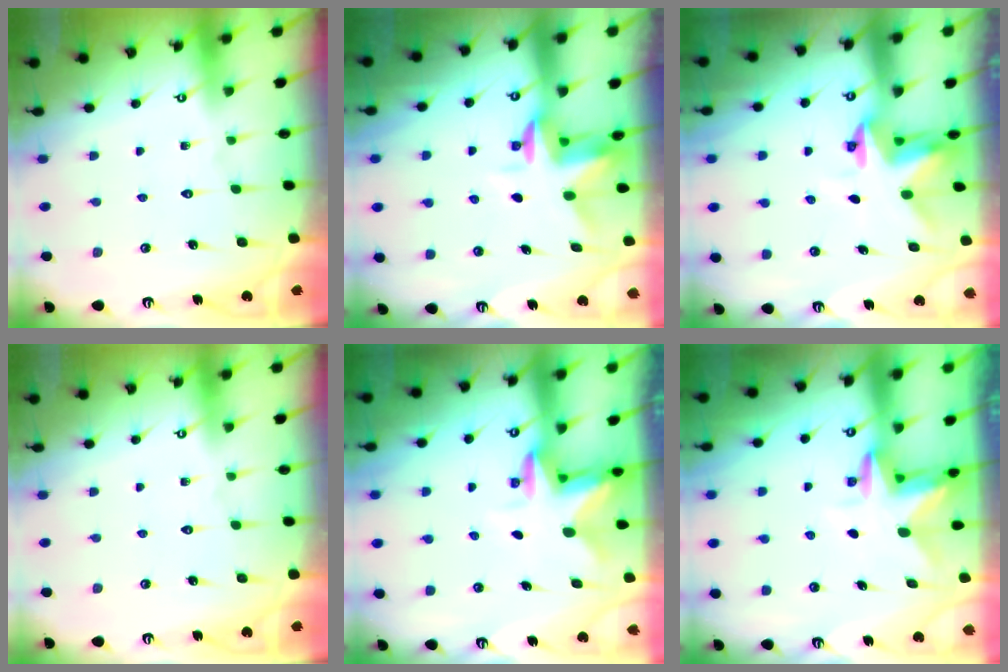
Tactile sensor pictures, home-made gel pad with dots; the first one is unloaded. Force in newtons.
{"total": 3.3, "press": 3.2, "slide": 0.5}
{"total": 3.7, "press": 3.7, "slide": 0.2}
{"total": 0.0}
{"total": 2.5, "press": 2.4, "slide": 0.6}
{"total": 3.0, "press": 3.0, "slide": 0.3}